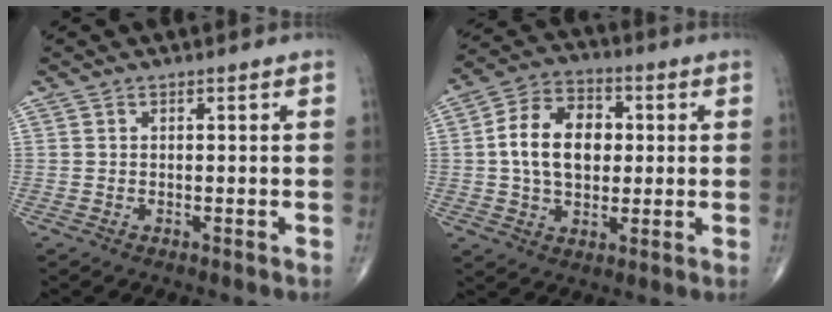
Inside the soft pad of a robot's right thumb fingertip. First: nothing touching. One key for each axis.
{"total": 13.6, "fx": 1.2, "fy": 9.4, "fz": 9.7, "tx": -0.148, "ty": 0.017, "tz": 0.016}